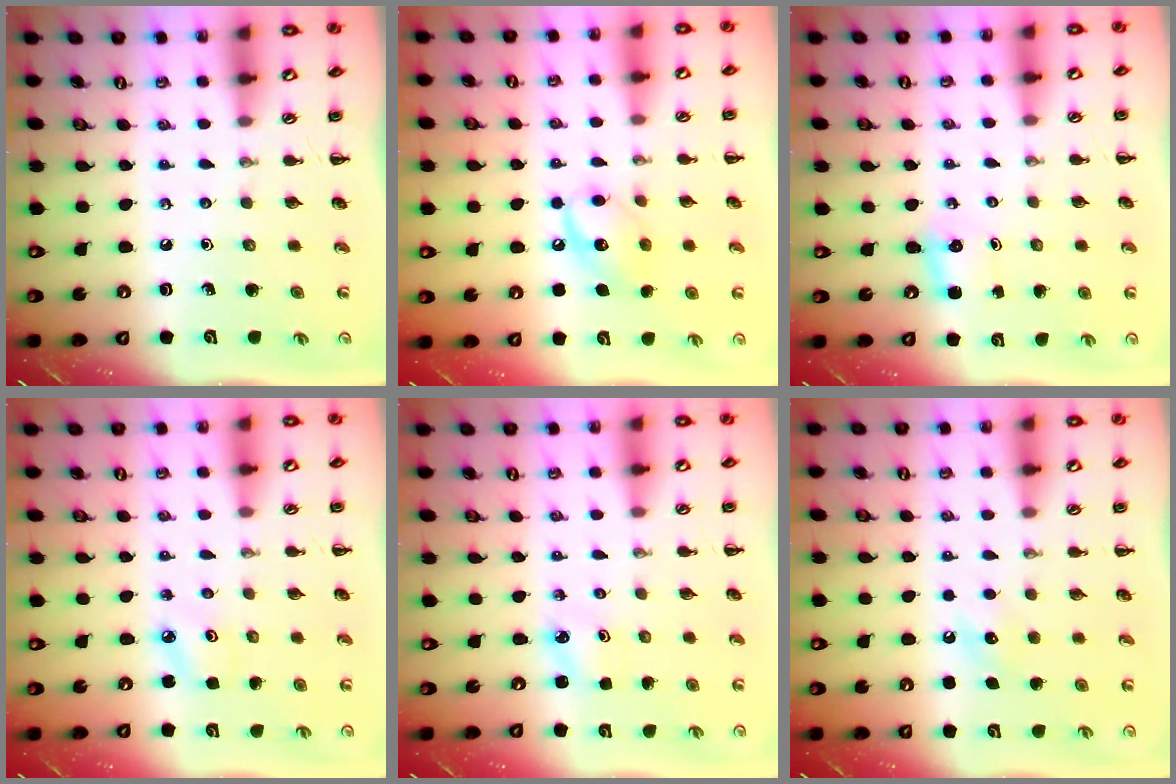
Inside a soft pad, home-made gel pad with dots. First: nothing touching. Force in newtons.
{"total": 10.7, "press": 10.6, "slide": 0.7}
{"total": 2.5, "press": 2.4, "slide": 0.8}
{"total": 4.3, "press": 4.2, "slide": 1.0}
{"total": 1.9, "press": 1.8, "slide": 0.4}
{"total": 5.2, "press": 5.0, "slide": 1.4}